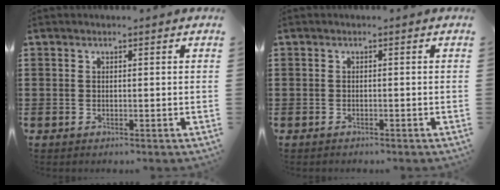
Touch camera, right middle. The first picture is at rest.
{"total": 0.6, "force": [-0.6, 0.2, 0.0], "torque": [0.000, 0.001, -0.013]}